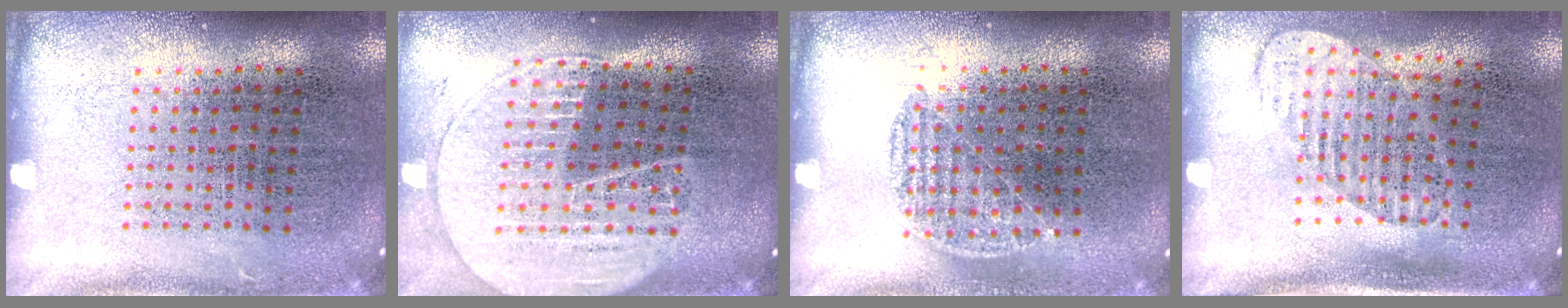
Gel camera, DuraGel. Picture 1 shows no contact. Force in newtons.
{"total": 2.0, "press": 1.8, "slide": 0.9}
{"total": 0.7, "press": 0.6, "slide": 0.4}
{"total": 1.4, "press": 1.1, "slide": 0.9}